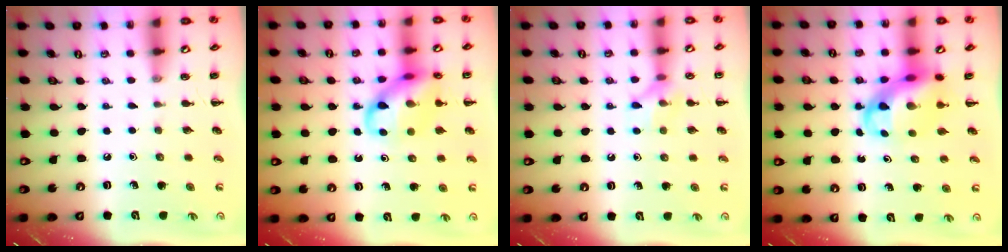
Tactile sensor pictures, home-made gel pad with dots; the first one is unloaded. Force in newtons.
{"total": 13.8, "press": 13.8, "slide": 1.1}
{"total": 7.5, "press": 7.5, "slide": 0.9}
{"total": 8.4, "press": 8.2, "slide": 2.1}